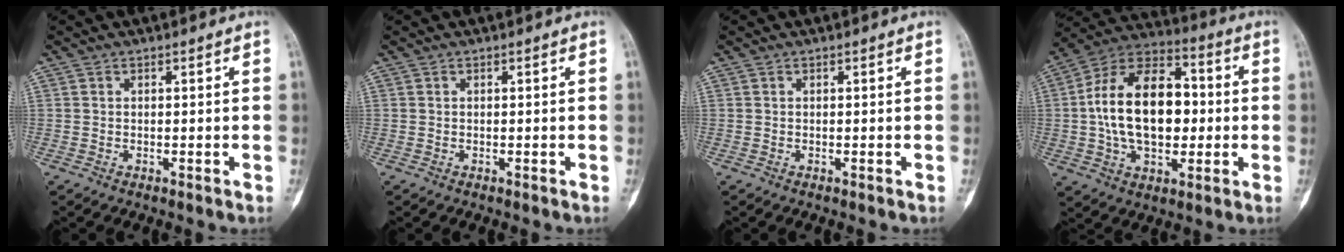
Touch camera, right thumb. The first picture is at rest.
{"total": 0.0}
{"total": 0.0}
{"total": 20.2, "force": [0.3, 12.3, 16.1], "torque": [-0.254, 0.028, 0.002]}